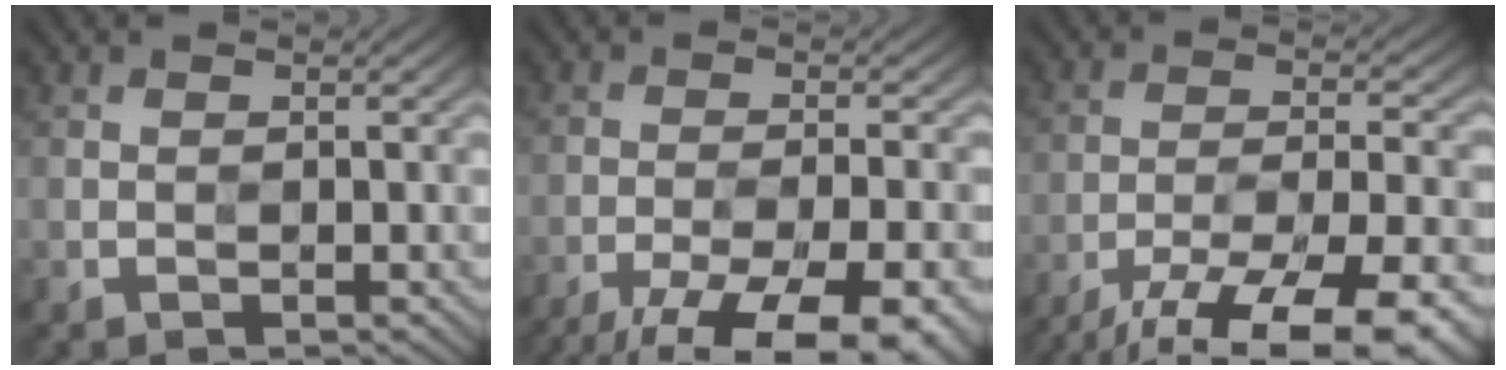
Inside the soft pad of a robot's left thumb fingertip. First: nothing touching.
{"total": 15.3, "force": [-11.6, 4.3, 9.1], "torque": [-0.145, -0.027, -0.151]}
{"total": 16.8, "force": [-13.0, 4.4, 9.7], "torque": [-0.166, -0.023, -0.186]}